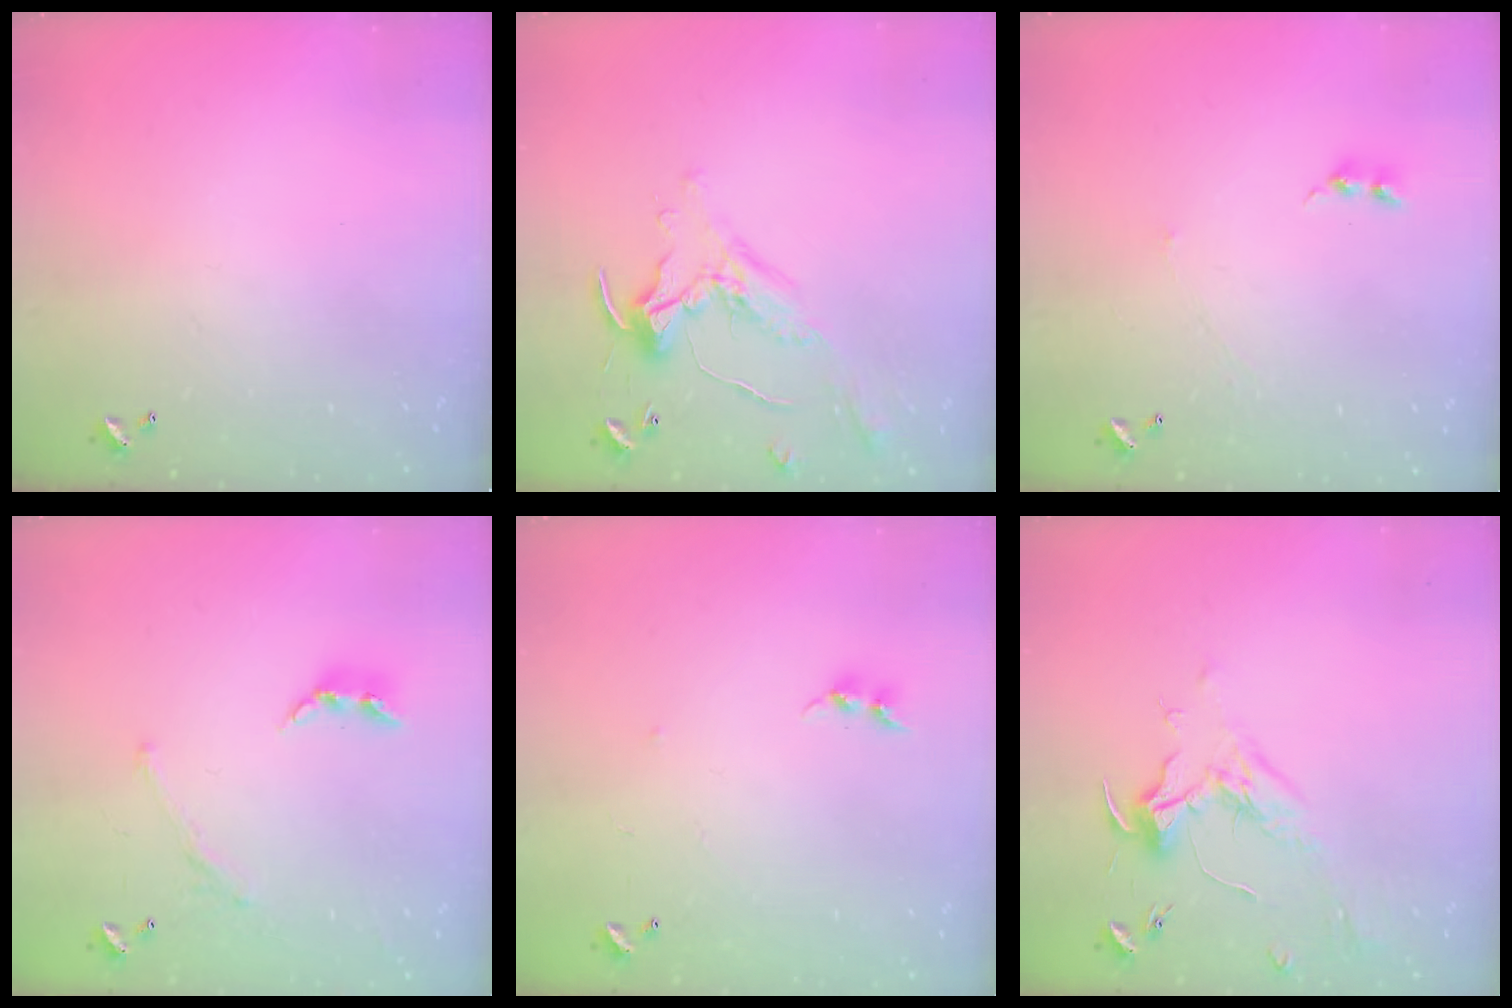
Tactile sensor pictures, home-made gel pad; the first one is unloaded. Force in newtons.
{"total": 0.7, "press": 0.5, "slide": 0.4}
{"total": 1.1, "press": 0.9, "slide": 0.6}
{"total": 1.5, "press": 1.0, "slide": 1.2}
{"total": 6.4, "press": 6.3, "slide": 0.6}
{"total": 2.0, "press": 1.9, "slide": 0.6}